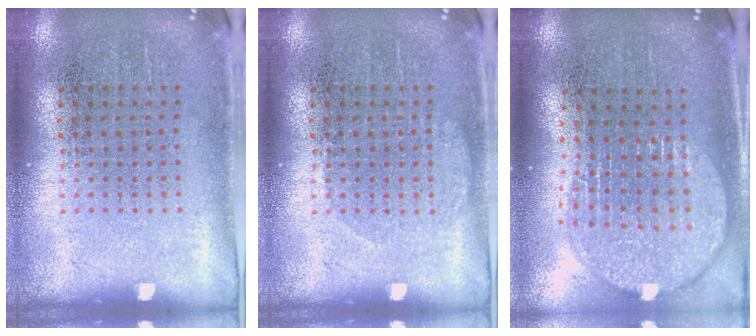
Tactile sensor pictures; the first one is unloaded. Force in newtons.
{"total": 0.9, "press": 0.9, "slide": 0.3}
{"total": 2.0, "press": 1.7, "slide": 1.1}